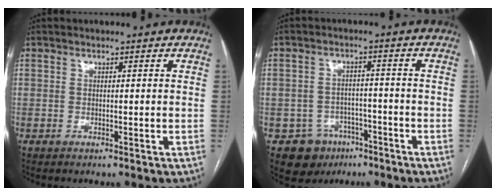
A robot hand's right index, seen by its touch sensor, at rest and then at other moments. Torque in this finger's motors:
{"motor_torque": [-0.24, -0.34, -0.58, -0.21]}